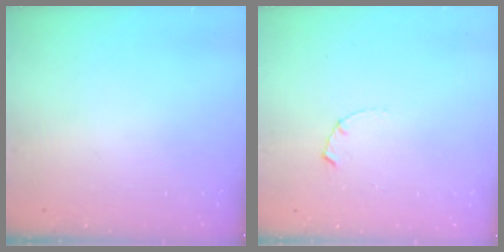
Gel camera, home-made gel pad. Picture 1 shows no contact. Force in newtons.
{"total": 1.7, "press": 1.6, "slide": 0.3}